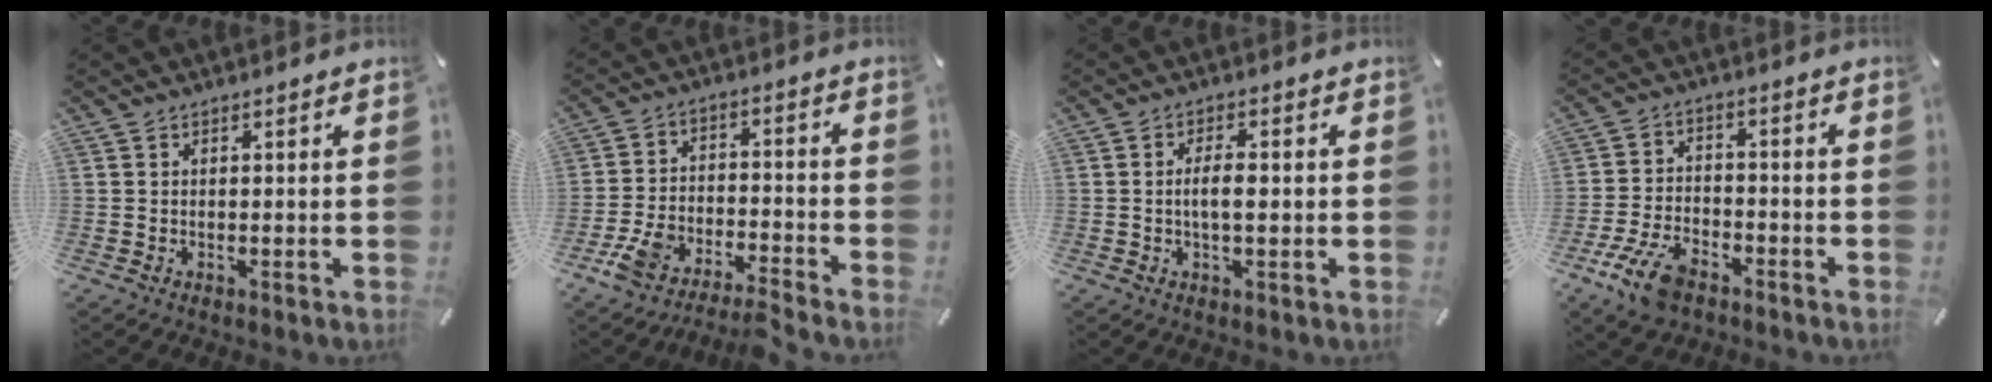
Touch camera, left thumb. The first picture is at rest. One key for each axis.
{"total": 8.8, "fx": -6.9, "fy": 3.0, "fz": 4.5, "tx": -0.094, "ty": 0.020, "tz": -0.134}
{"total": 4.9, "fx": -0.3, "fy": 1.7, "fz": 4.6, "tx": -0.075, "ty": 0.002, "tz": -0.008}
{"total": 9.9, "fx": -6.1, "fy": 5.2, "fz": 5.8, "tx": -0.125, "ty": 0.025, "tz": -0.112}